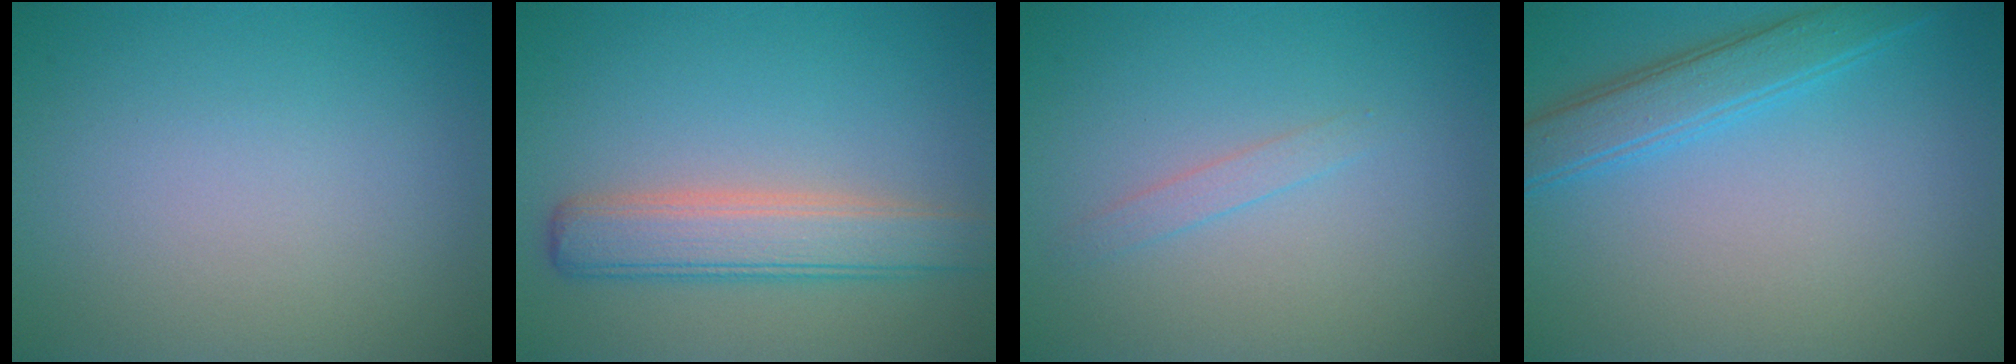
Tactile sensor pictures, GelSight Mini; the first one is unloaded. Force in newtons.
{"total": 4.5, "press": 4.5, "slide": 0.3}
{"total": 1.0, "press": 1.0, "slide": 0.1}
{"total": 3.4, "press": 3.4, "slide": 0.2}